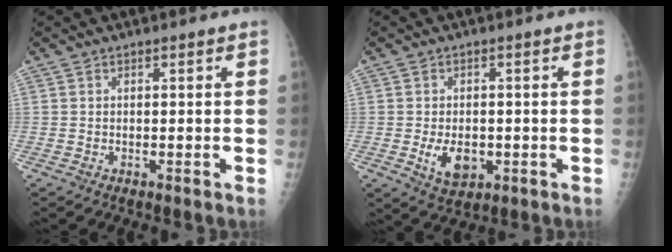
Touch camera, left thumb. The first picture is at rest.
{"total": 6.0, "force": [-1.2, 4.0, 4.3], "torque": [-0.059, -0.006, -0.010]}